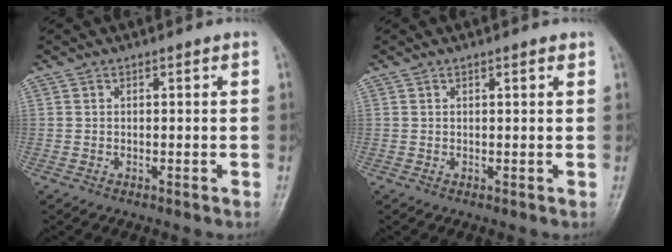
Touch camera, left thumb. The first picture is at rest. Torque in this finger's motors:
{"motor_torque": [-0.30, -0.21, -0.22, 0.04, -0.02]}